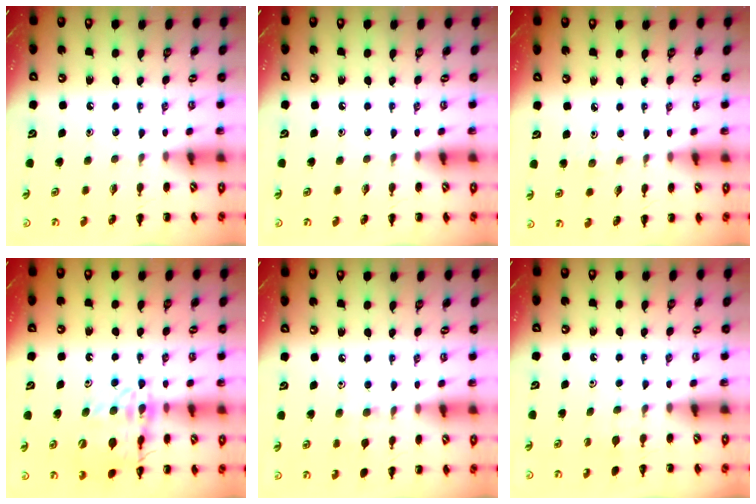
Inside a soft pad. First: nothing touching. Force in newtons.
{"total": 0.0}
{"total": 3.1, "press": 2.8, "slide": 1.2}
{"total": 14.8, "press": 14.7, "slide": 2.2}
{"total": 7.8, "press": 7.5, "slide": 2.1}
{"total": 3.6, "press": 3.4, "slide": 1.2}